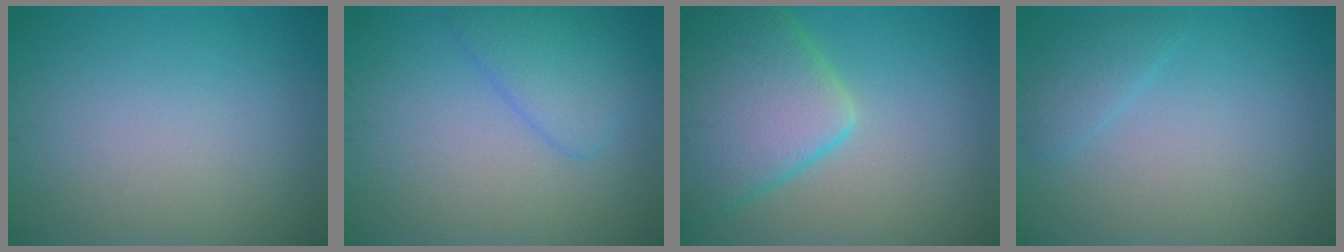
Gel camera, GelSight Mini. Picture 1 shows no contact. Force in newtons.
{"total": 3.4, "press": 3.4, "slide": 0.2}
{"total": 9.2, "press": 9.2, "slide": 0.5}
{"total": 1.5, "press": 1.5, "slide": 0.1}